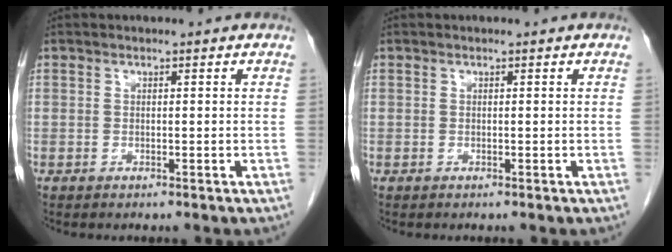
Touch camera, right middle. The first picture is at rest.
{"total": 0.0}